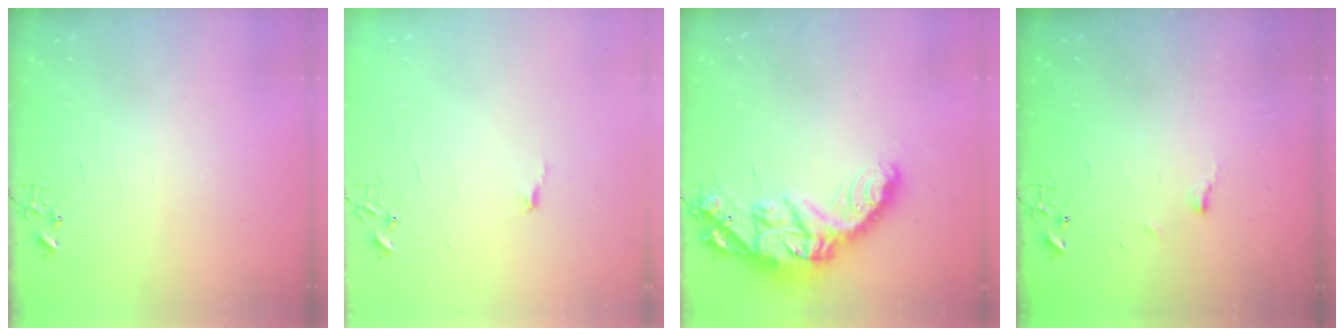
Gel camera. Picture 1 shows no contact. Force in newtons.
{"total": 3.7, "press": 3.7, "slide": 0.3}
{"total": 19.5, "press": 19.4, "slide": 1.3}
{"total": 3.8, "press": 3.8, "slide": 0.5}